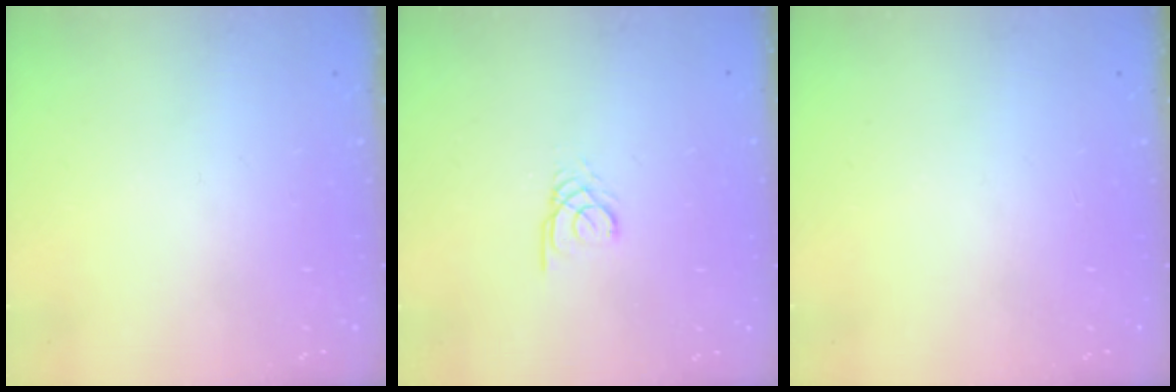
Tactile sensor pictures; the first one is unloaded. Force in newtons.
{"total": 2.3, "press": 2.3, "slide": 0.2}
{"total": 0.0}